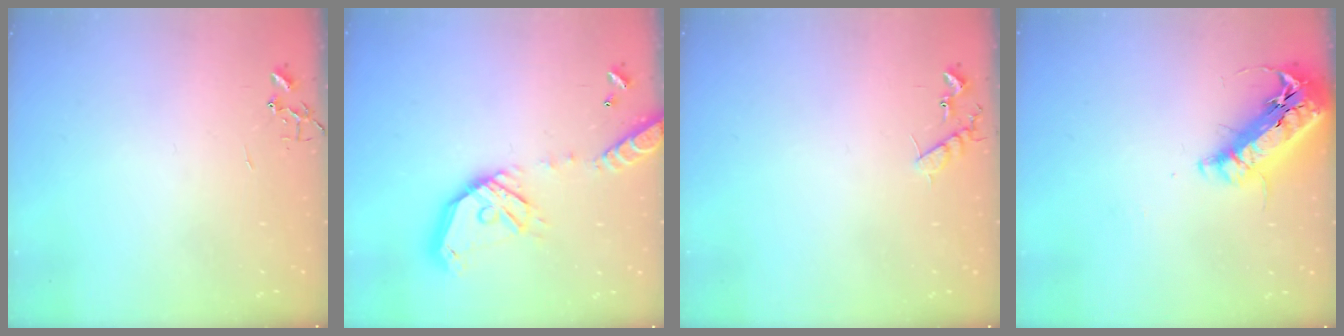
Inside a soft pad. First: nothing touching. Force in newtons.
{"total": 19.5, "press": 19.2, "slide": 3.4}
{"total": 7.6, "press": 7.6, "slide": 0.4}
{"total": 21.2, "press": 20.8, "slide": 4.0}